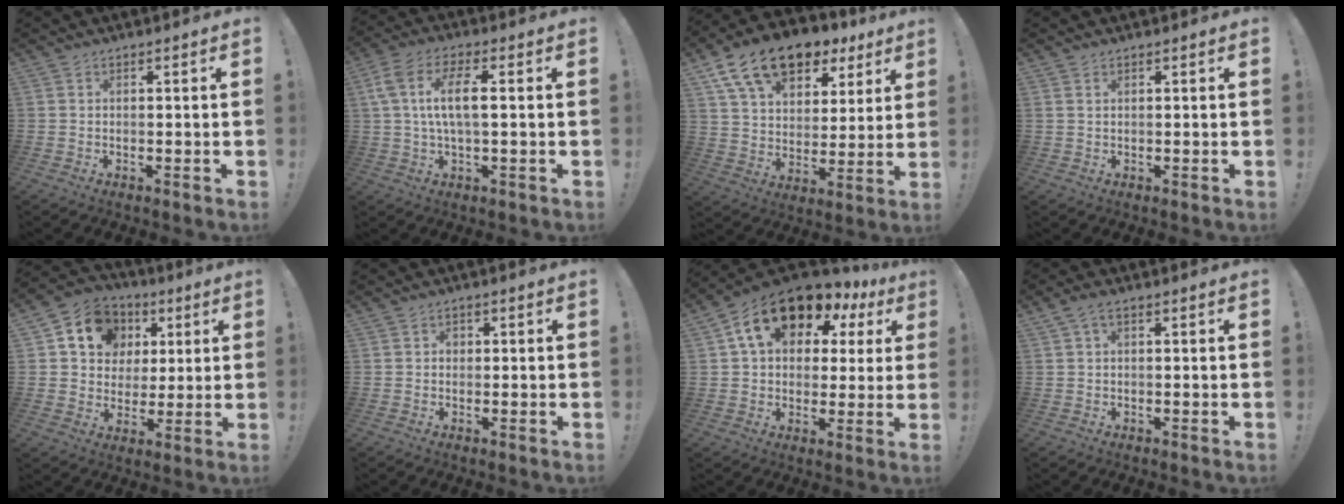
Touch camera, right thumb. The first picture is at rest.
{"total": 10.5, "force": [1.1, 4.0, 9.6], "torque": [-0.190, 0.002, 0.018]}
{"total": 17.1, "force": [10.9, 9.7, 8.9], "torque": [-0.147, -0.065, 0.198]}
{"total": 2.7, "force": [1.2, 1.1, 2.1], "torque": [-0.034, -0.002, 0.020]}
{"total": 13.2, "force": [4.9, 11.1, 5.1], "torque": [-0.075, -0.018, 0.102]}
{"total": 1.2, "force": [-0.1, 1.1, 0.5], "torque": [-0.006, 0.004, -0.004]}
{"total": 16.7, "force": [8.8, 10.4, 9.7], "torque": [-0.156, -0.045, 0.160]}
{"total": 2.5, "force": [0.8, 1.2, 2.0], "torque": [-0.043, 0.004, 0.017]}